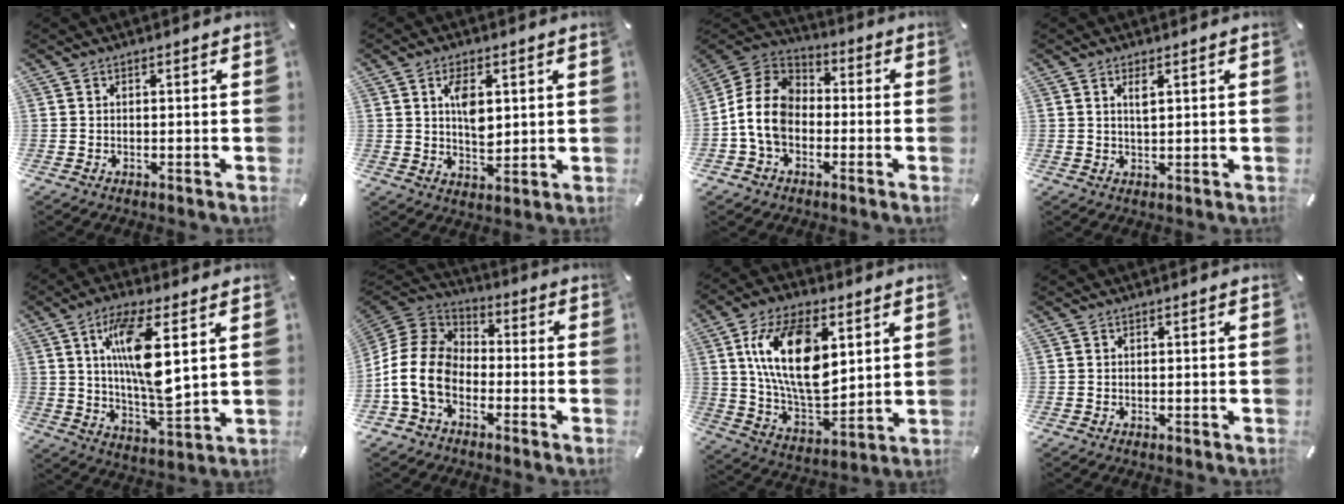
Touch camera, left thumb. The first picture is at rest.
{"total": 6.5, "force": [2.0, 3.6, 5.0], "torque": [-0.091, -0.006, 0.028]}
{"total": 11.1, "force": [-2.7, 8.7, 6.4], "torque": [-0.161, 0.020, -0.054]}
{"total": 2.5, "force": [1.1, 0.7, 2.2], "torque": [-0.046, 0.003, 0.018]}
{"total": 14.7, "force": [4.7, 4.6, 13.2], "torque": [-0.256, -0.019, 0.072]}
{"total": 13.0, "force": [-5.5, 9.2, 7.4], "torque": [-0.174, 0.029, -0.108]}
{"total": 20.3, "force": [6.3, 11.5, 15.5], "torque": [-0.312, -0.011, 0.107]}
{"total": 0.0}